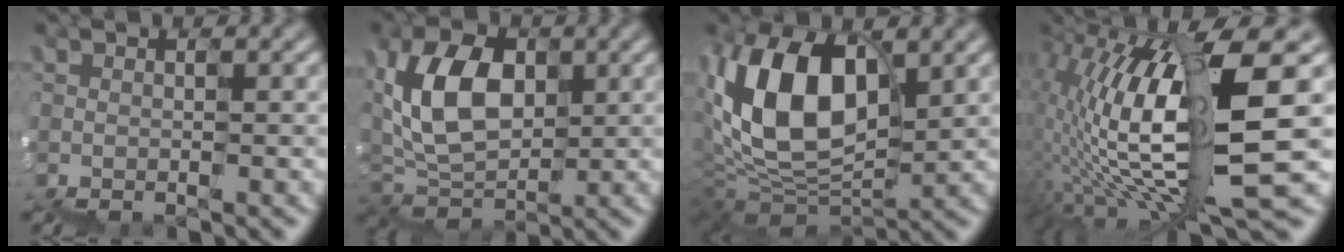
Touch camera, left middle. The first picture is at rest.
{"total": 5.7, "force": [1.9, 4.4, 3.1], "torque": [-0.086, 0.024, 0.029]}
{"total": 9.3, "force": [2.5, 5.7, 7.0], "torque": [-0.148, 0.019, 0.038]}
{"total": 12.7, "force": [2.8, 3.4, 11.9], "torque": [-0.267, 0.011, 0.075]}